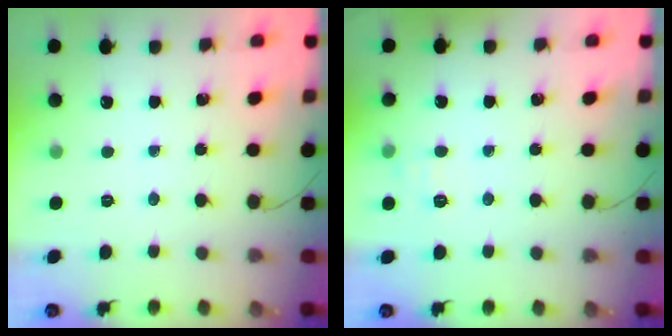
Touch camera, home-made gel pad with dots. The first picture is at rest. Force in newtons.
{"total": 6.3, "press": 6.0, "slide": 1.9}